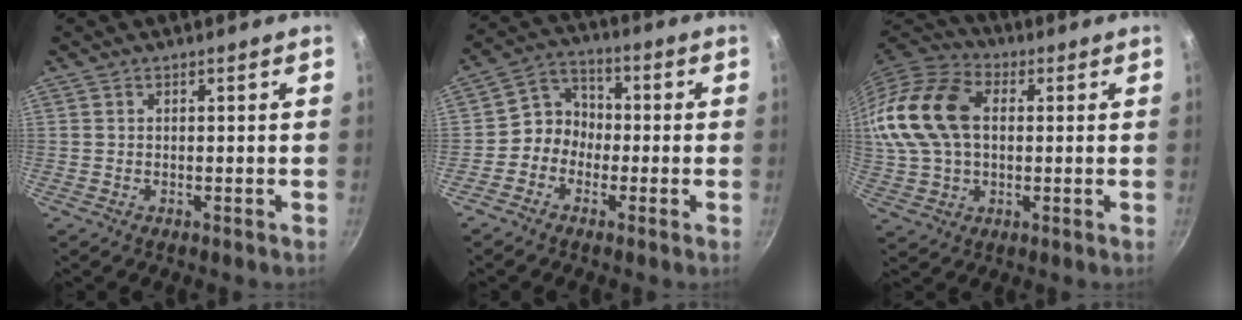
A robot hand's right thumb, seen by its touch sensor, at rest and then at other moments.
{"total": 6.6, "force": [-1.7, 5.8, 2.6], "torque": [-0.007, 0.034, -0.050]}
{"total": 20.0, "force": [2.9, 13.8, 14.2], "torque": [-0.288, 0.030, 0.045]}